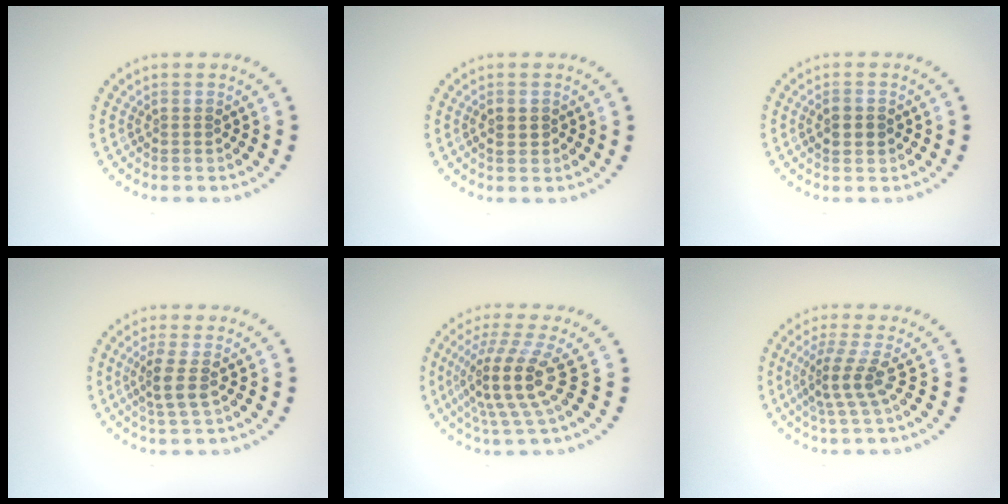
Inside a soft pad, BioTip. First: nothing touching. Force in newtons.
{"total": 1.0, "press": 0.9, "slide": 0.3}
{"total": 2.3, "press": 2.3, "slide": 0.0}
{"total": 2.4, "press": 1.9, "slide": 1.5}
{"total": 5.0, "press": 3.6, "slide": 3.6}
{"total": 2.9, "press": 1.9, "slide": 2.2}